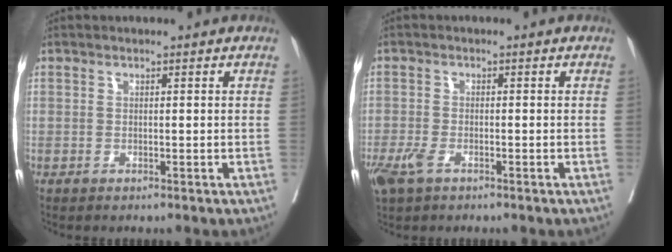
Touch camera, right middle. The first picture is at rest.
{"total": 3.8, "force": [-2.2, 1.7, 2.7], "torque": [-0.062, -0.008, -0.039]}